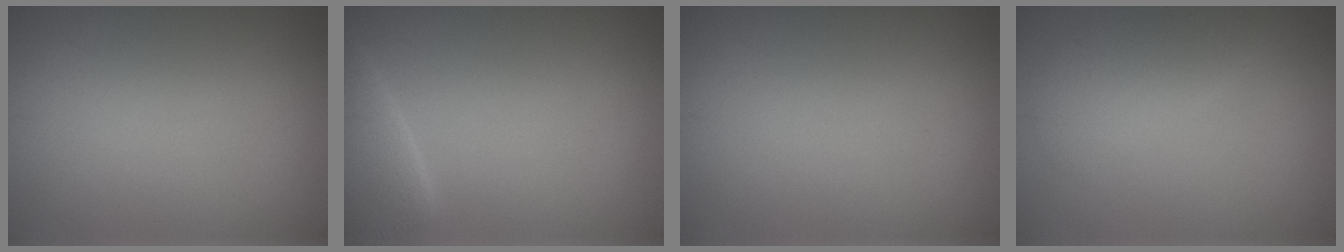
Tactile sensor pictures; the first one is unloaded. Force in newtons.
{"total": 3.4, "press": 3.4, "slide": 0.2}
{"total": 0.0}
{"total": 2.9, "press": 2.9, "slide": 0.2}